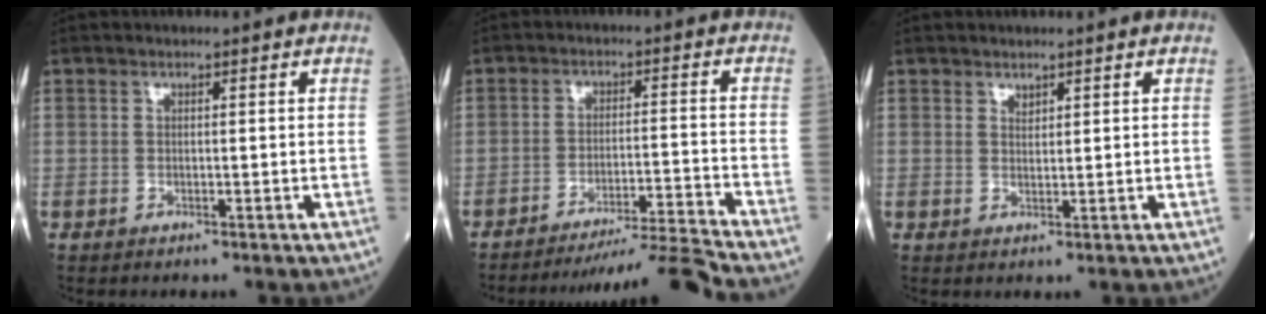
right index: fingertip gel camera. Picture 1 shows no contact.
{"total": 9.9, "force": [-9.0, -4.0, 1.1], "torque": [-0.008, 0.001, -0.147]}
{"total": 0.9, "force": [0.7, 0.4, 0.4], "torque": [-0.007, -0.002, 0.014]}